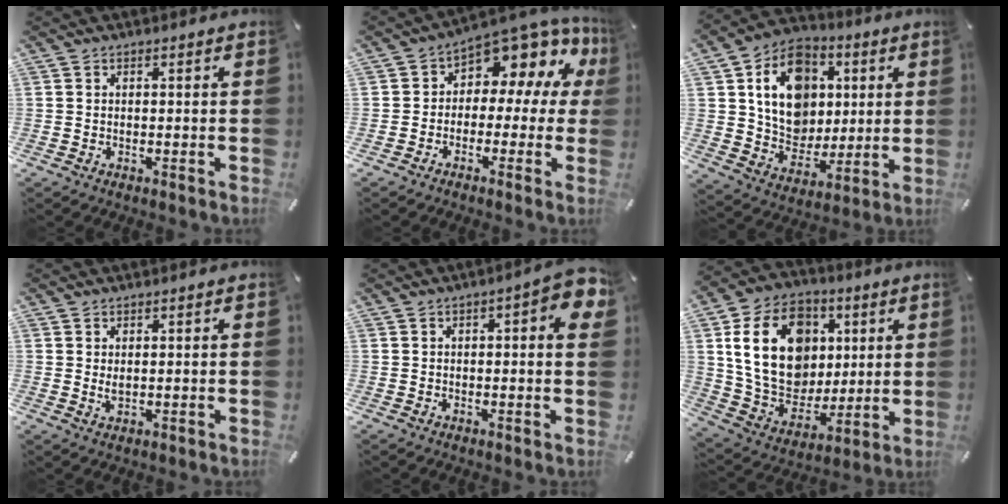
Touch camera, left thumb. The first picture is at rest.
{"total": 7.9, "force": [4.1, 5.0, 4.7], "torque": [-0.069, -0.053, 0.069]}
{"total": 16.5, "force": [3.5, 13.8, 8.3], "torque": [-0.133, -0.003, 0.072]}
{"total": 1.7, "force": [0.6, 0.8, 1.3], "torque": [-0.028, 0.001, 0.011]}
{"total": 6.0, "force": [1.3, 1.9, 5.5], "torque": [-0.069, -0.004, 0.018]}
{"total": 21.9, "force": [5.1, 17.0, 12.9], "torque": [-0.239, -0.014, 0.096]}